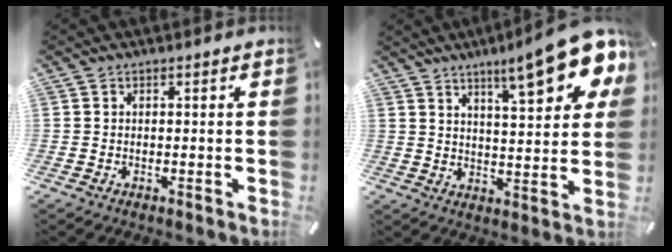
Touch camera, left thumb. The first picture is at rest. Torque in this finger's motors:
{"motor_torque": [0.64, 0.83, 0.72, -0.04, 0.22]}